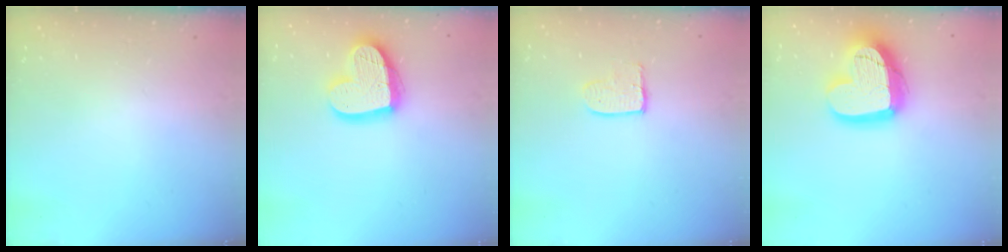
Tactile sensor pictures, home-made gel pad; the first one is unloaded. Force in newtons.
{"total": 17.2, "press": 17.1, "slide": 1.5}
{"total": 5.5, "press": 5.5, "slide": 0.2}
{"total": 19.3, "press": 19.2, "slide": 1.7}